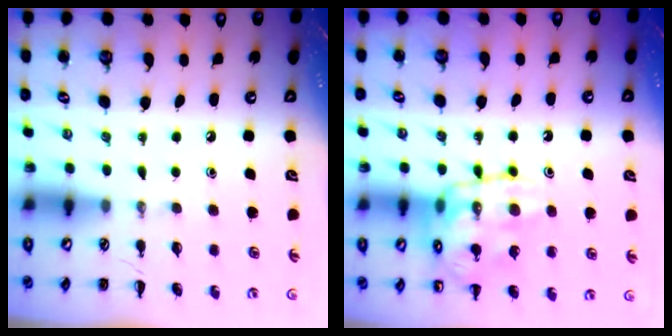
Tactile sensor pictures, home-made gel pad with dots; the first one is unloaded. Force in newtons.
{"total": 15.9, "press": 15.9, "slide": 1.7}